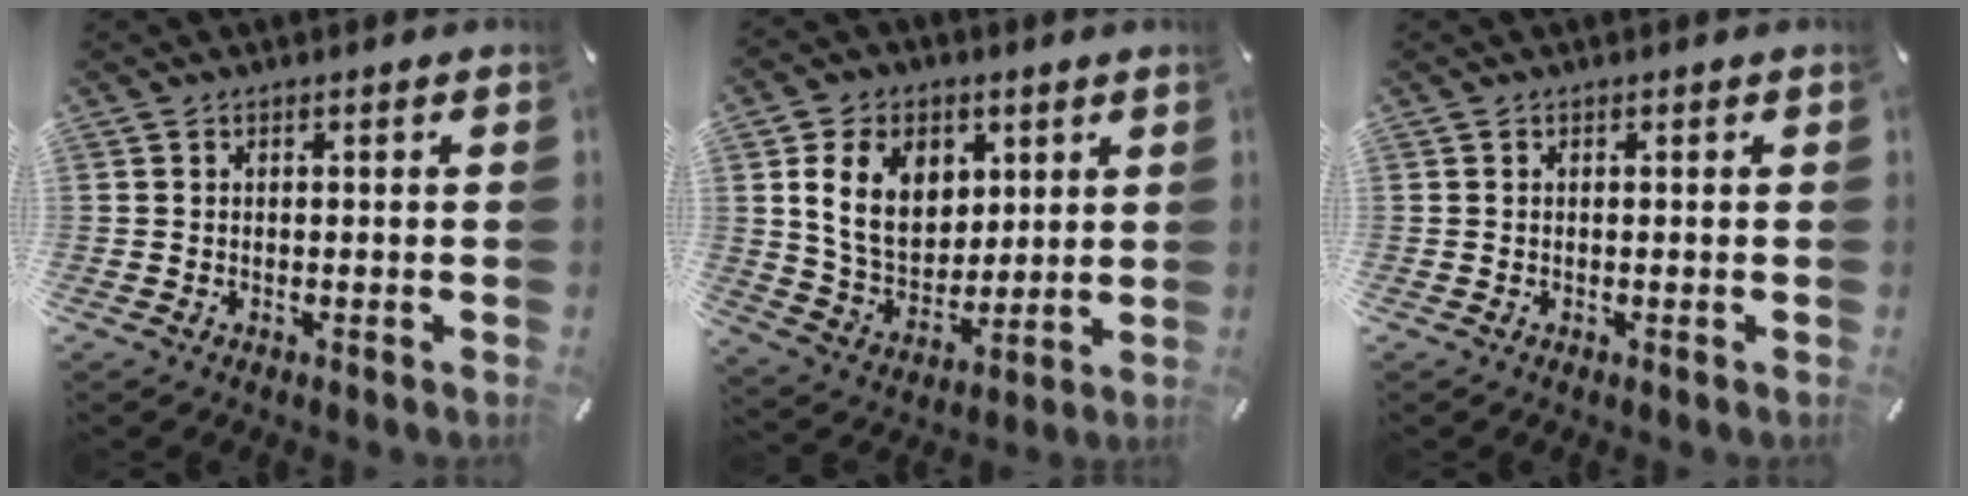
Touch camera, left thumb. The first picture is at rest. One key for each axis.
{"total": 14.1, "fx": 4.6, "fy": 10.8, "fz": 7.8, "tx": -0.156, "ty": -0.007, "tz": 0.084}
{"total": 0.0}